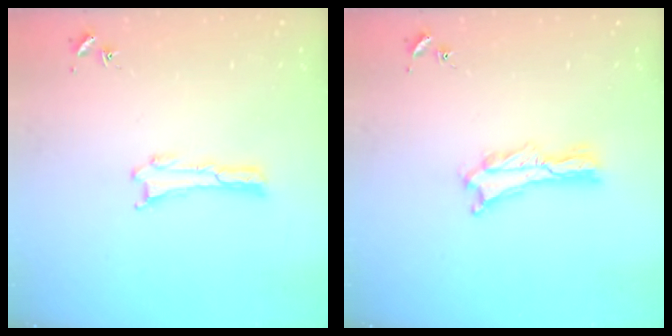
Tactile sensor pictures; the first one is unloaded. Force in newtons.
{"total": 1.4, "press": 1.4, "slide": 0.3}